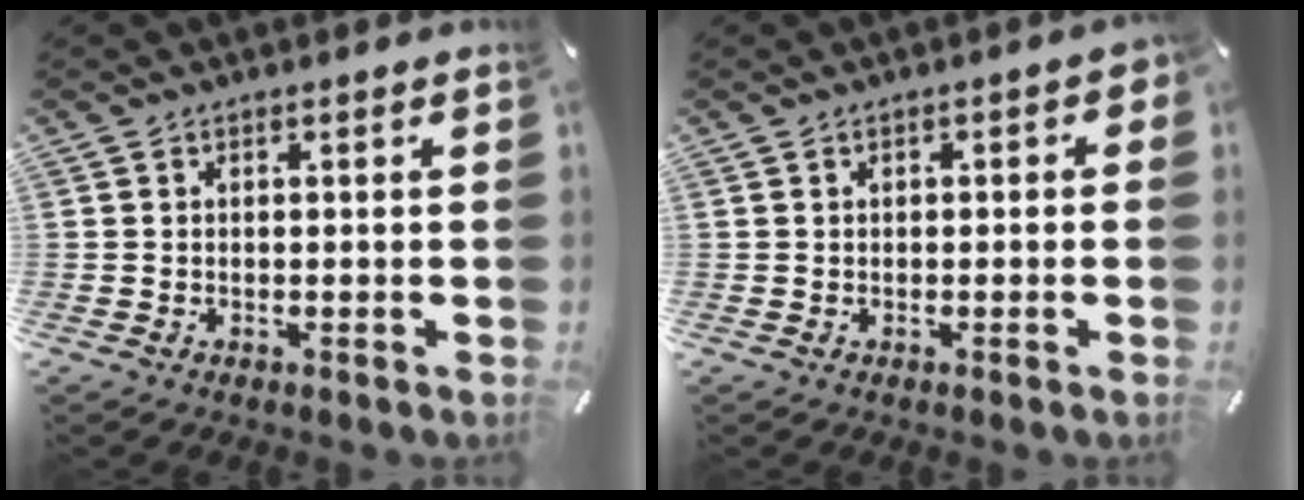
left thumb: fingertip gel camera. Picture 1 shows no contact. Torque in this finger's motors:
{"motor_torque": [-0.13, -0.20, 0.19, 0.18, -0.05]}